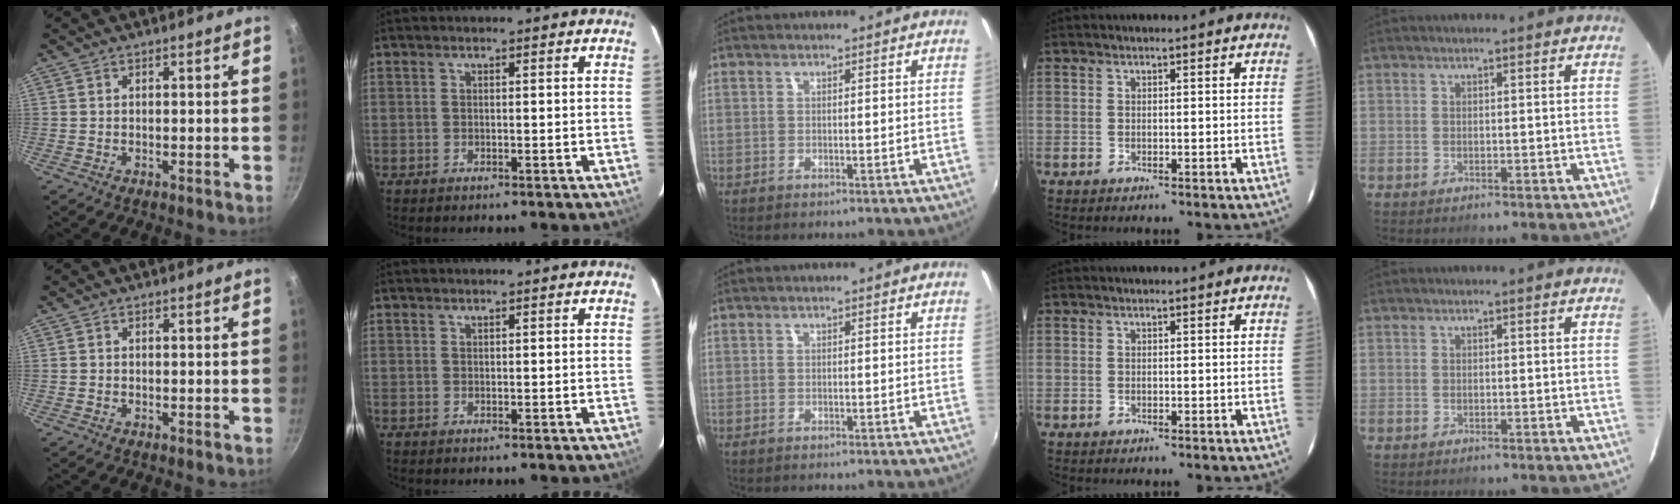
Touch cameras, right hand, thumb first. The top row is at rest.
{"index": {"total": 0.7, "force": [0.3, -0.4, -0.5], "torque": [0.007, -0.001, 0.006]}}